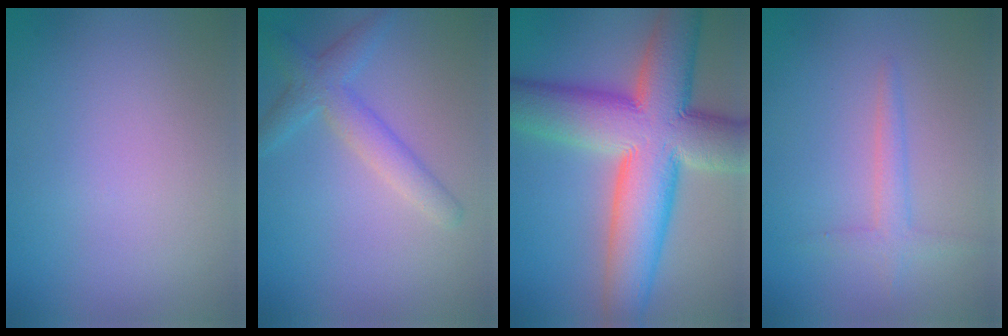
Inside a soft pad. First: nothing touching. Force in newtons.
{"total": 3.1, "press": 3.1, "slide": 0.2}
{"total": 13.9, "press": 13.9, "slide": 0.7}
{"total": 1.7, "press": 1.7, "slide": 0.1}